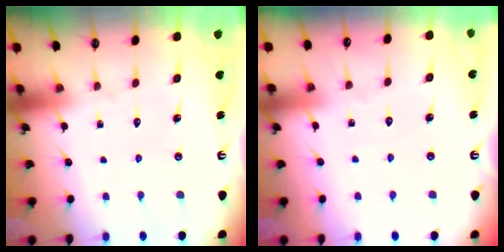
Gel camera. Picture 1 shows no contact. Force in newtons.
{"total": 1.8, "press": 1.8, "slide": 0.3}